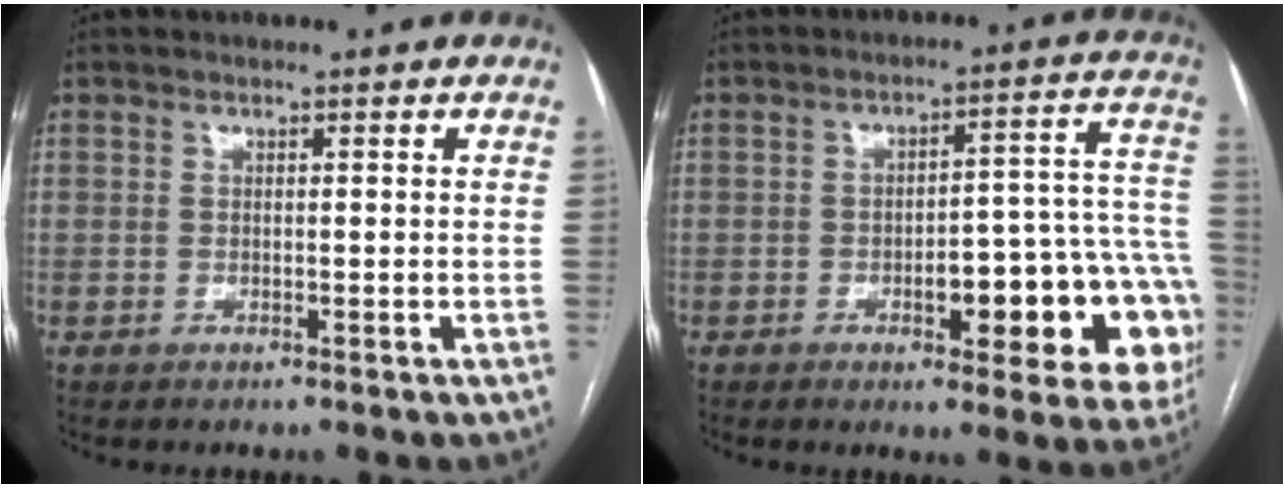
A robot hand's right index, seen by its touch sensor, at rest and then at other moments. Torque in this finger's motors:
{"motor_torque": [1.56, -0.47, 0.31, 0.06]}